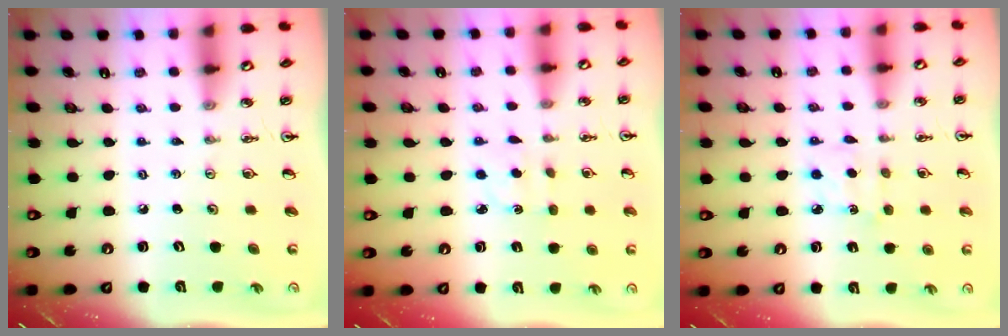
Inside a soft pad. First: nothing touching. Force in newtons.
{"total": 1.7, "press": 1.6, "slide": 0.6}
{"total": 3.8, "press": 3.8, "slide": 0.4}